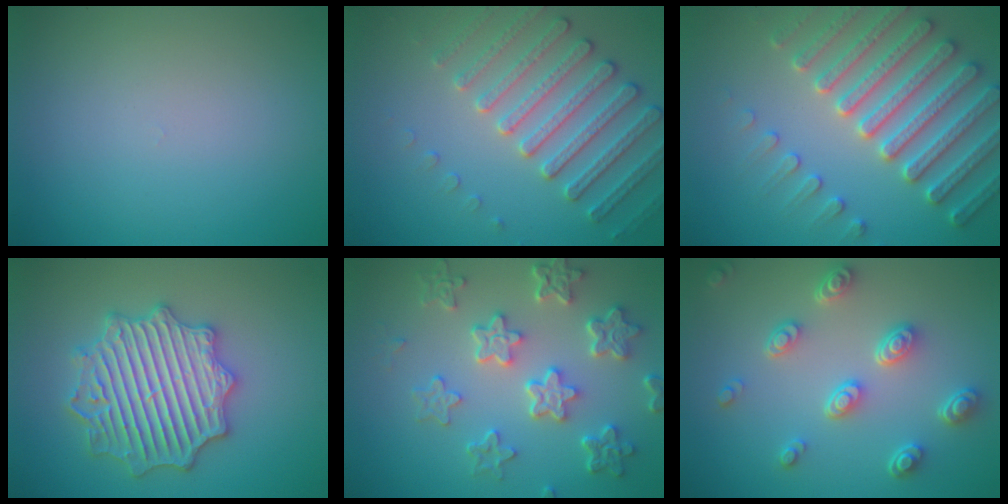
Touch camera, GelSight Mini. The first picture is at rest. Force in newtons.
{"total": 4.5, "press": 4.4, "slide": 0.8}
{"total": 7.2, "press": 7.0, "slide": 1.8}
{"total": 6.7, "press": 6.6, "slide": 1.0}
{"total": 6.0, "press": 4.6, "slide": 3.9}
{"total": 4.5, "press": 3.5, "slide": 2.9}